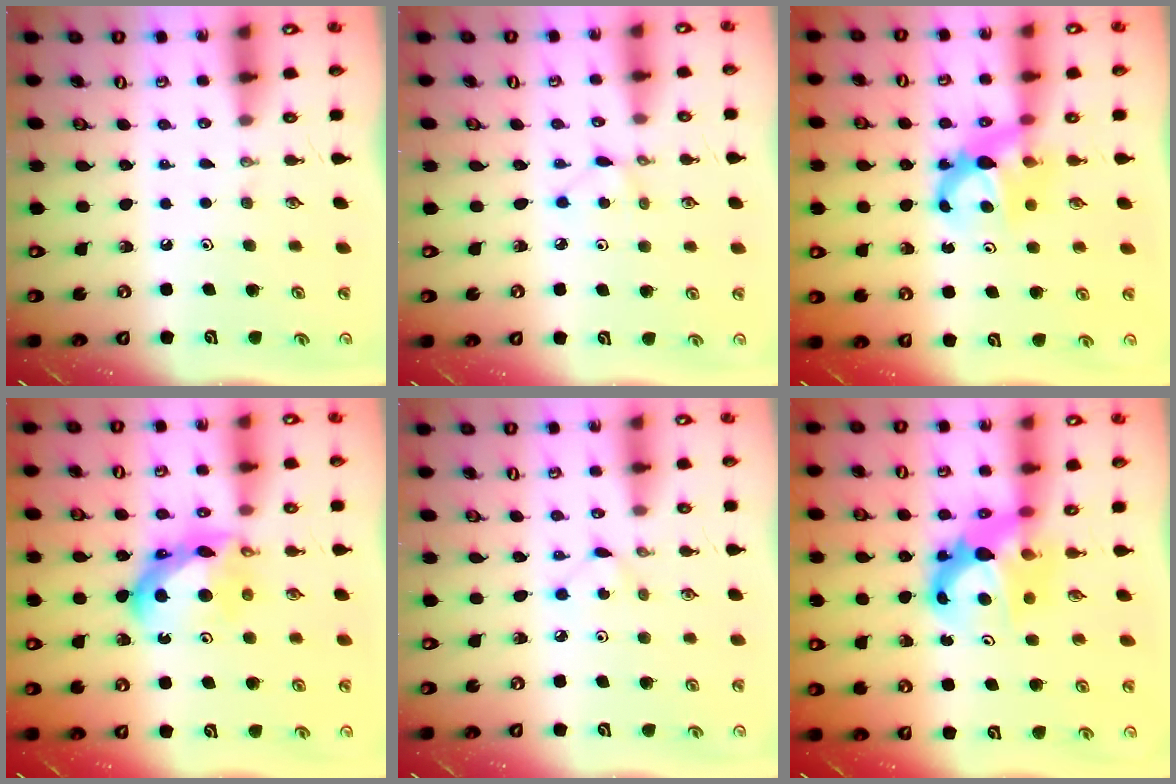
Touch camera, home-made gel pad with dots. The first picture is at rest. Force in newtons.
{"total": 2.1, "press": 2.1, "slide": 0.3}
{"total": 6.9, "press": 6.9, "slide": 0.4}
{"total": 10.2, "press": 10.2, "slide": 0.3}
{"total": 3.5, "press": 3.4, "slide": 0.5}
{"total": 8.2, "press": 8.2, "slide": 0.7}